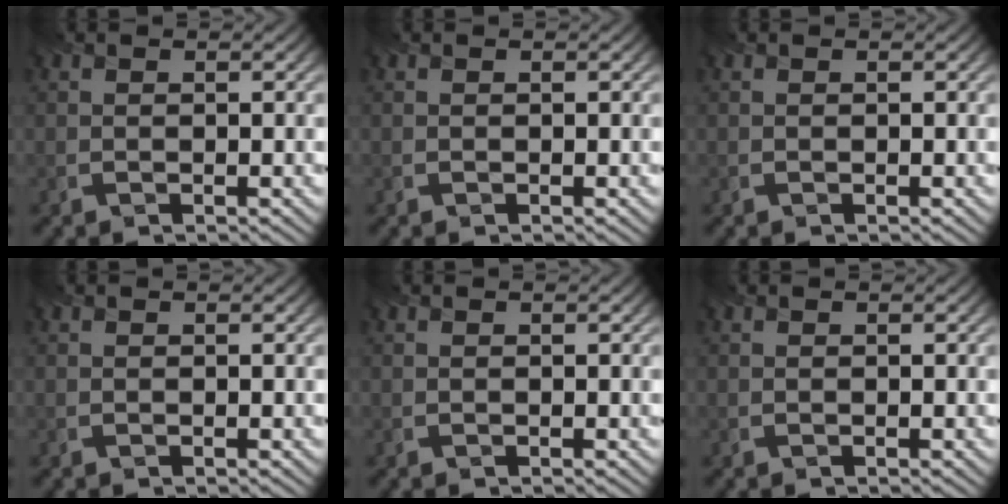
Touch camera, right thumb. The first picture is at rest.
{"total": 0.0}
{"total": 0.0}
{"total": 0.0}
{"total": 0.0}
{"total": 0.0}